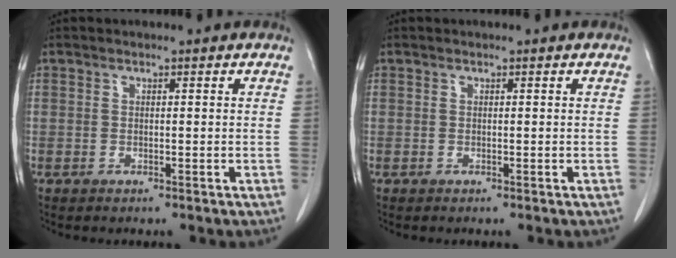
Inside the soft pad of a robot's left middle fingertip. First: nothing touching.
{"total": 0.0}